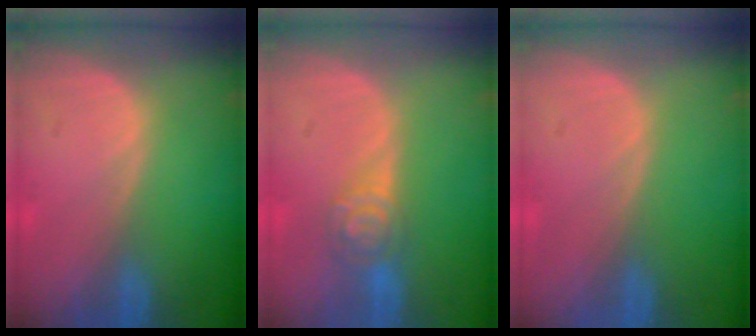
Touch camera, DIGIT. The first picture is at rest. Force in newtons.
{"total": 4.3, "press": 4.3, "slide": 0.2}
{"total": 0.0}